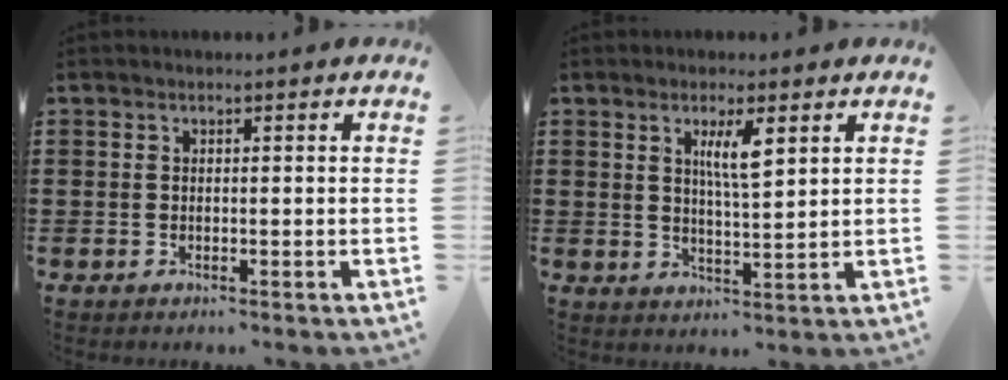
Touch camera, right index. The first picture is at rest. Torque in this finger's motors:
{"motor_torque": [0.16, -0.07, 0.37, 0.05]}